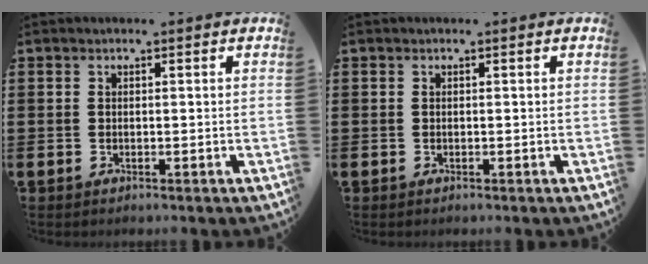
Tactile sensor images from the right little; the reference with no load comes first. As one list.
[{"total": 0.0}]